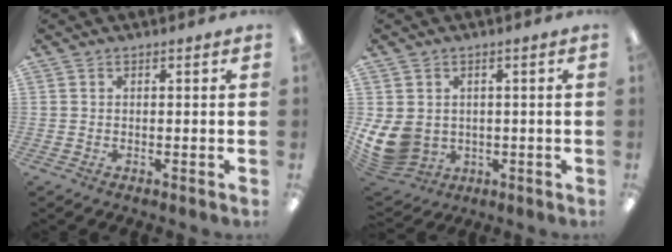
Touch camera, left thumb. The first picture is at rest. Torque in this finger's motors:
{"motor_torque": [-0.33, 1.19, 0.91, -0.63, 0.04]}